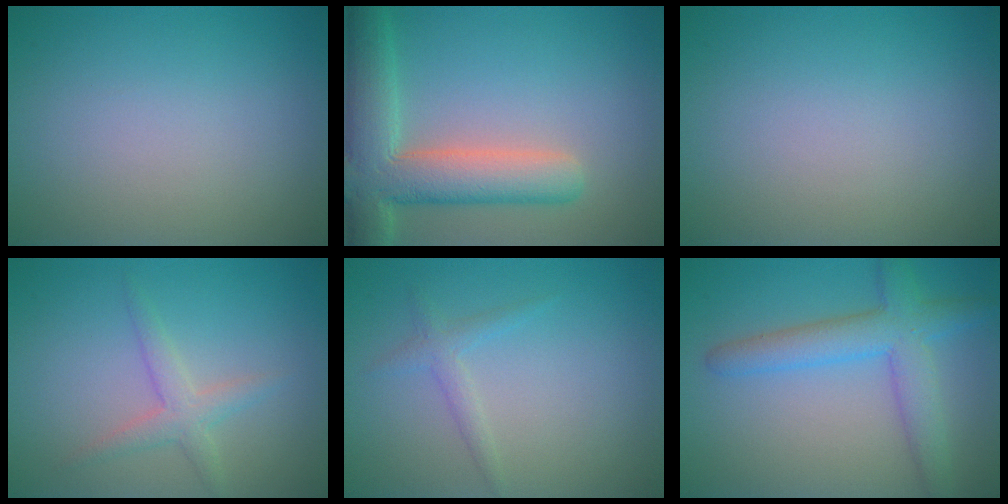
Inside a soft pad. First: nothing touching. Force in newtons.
{"total": 7.9, "press": 7.8, "slide": 0.8}
{"total": 0.0}
{"total": 2.2, "press": 2.2, "slide": 0.1}
{"total": 1.4, "press": 1.4, "slide": 0.0}
{"total": 4.9, "press": 4.9, "slide": 0.3}